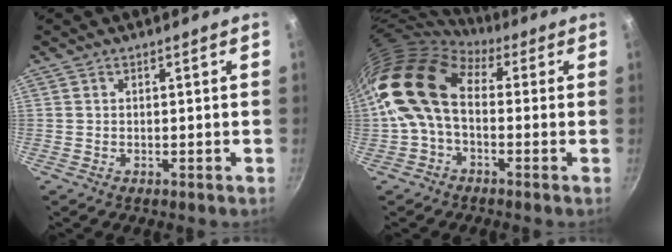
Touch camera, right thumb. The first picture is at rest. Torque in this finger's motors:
{"motor_torque": [0.07, 1.99, 1.46, -1.15, 0.53]}